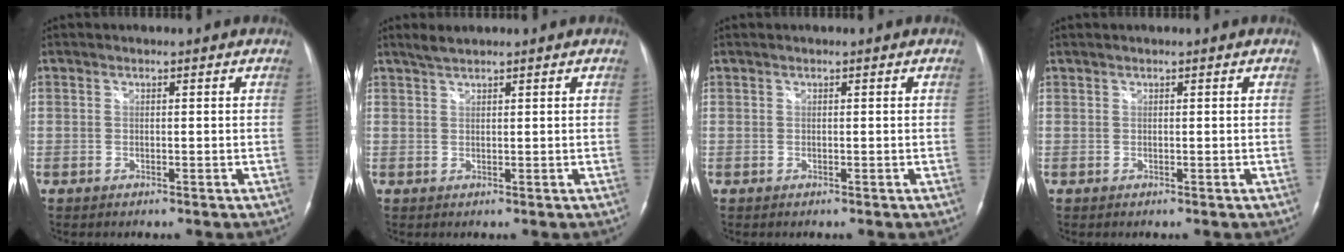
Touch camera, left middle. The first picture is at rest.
{"total": 1.8, "force": [1.7, 0.0, 0.7], "torque": [-0.020, 0.005, 0.037]}
{"total": 0.0}
{"total": 0.0}